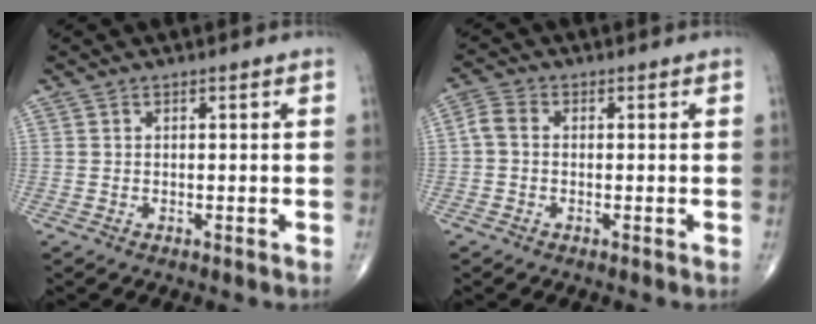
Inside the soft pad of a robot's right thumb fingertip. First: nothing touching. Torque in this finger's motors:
{"motor_torque": [-0.15, 0.19, -0.01, -0.21, 0.05]}